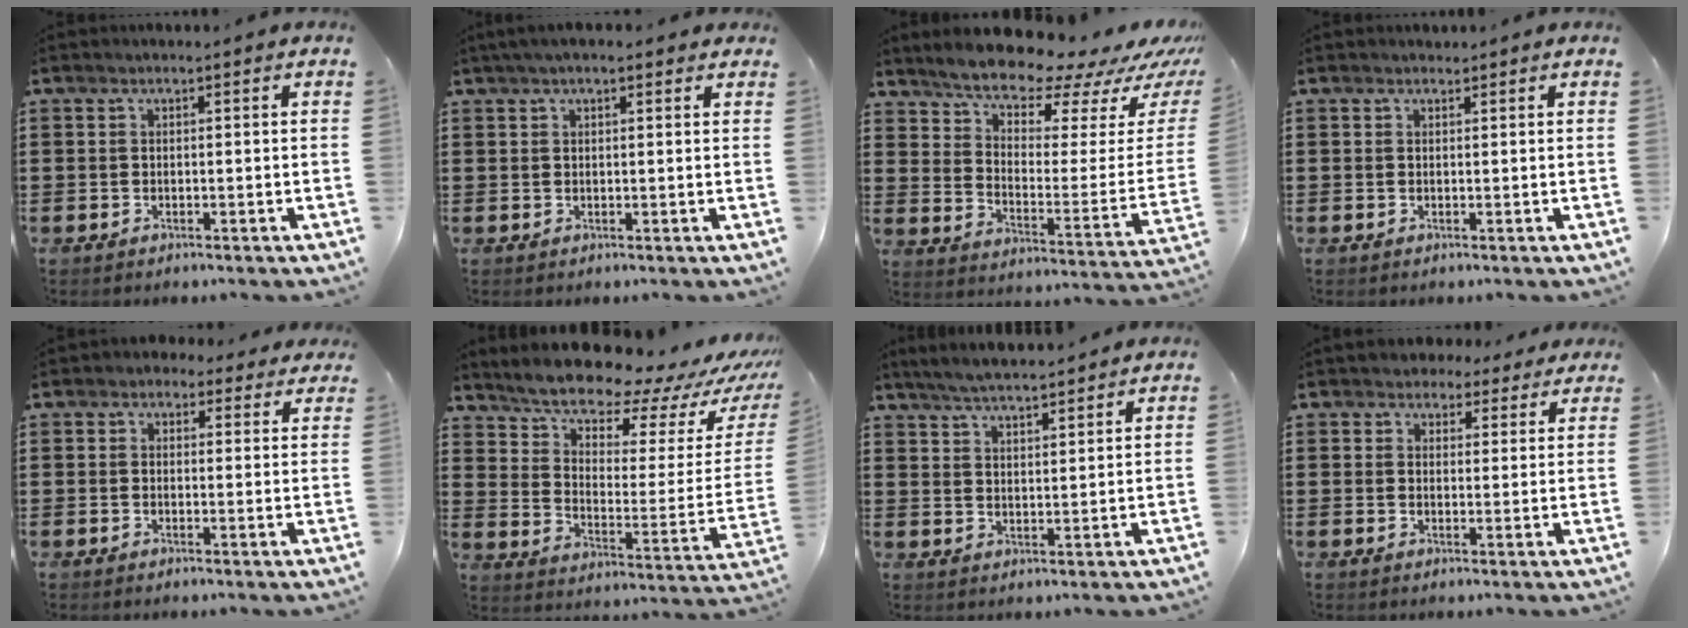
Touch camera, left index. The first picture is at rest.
{"total": 2.2, "force": [1.5, 0.6, 1.5], "torque": [-0.032, 0.007, 0.027]}
{"total": 9.8, "force": [9.2, 1.5, 2.9], "torque": [-0.073, -0.079, 0.155]}
{"total": 0.6, "force": [0.5, 0.3, 0.0], "torque": [-0.003, 0.002, 0.011]}
{"total": 2.4, "force": [1.8, 1.4, 0.4], "torque": [-0.010, 0.003, 0.031]}
{"total": 9.8, "force": [9.2, 1.6, 3.0], "torque": [-0.074, -0.086, 0.154]}
{"total": 4.7, "force": [4.5, -0.2, 1.1], "torque": [-0.037, -0.015, 0.081]}
{"total": 3.5, "force": [3.0, 1.8, 0.4], "torque": [-0.014, 0.000, 0.054]}